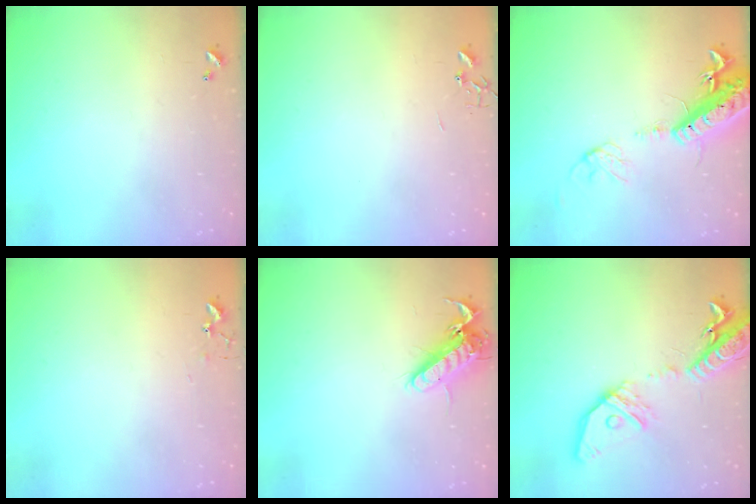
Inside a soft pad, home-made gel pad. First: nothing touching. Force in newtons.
{"total": 0.0}
{"total": 18.0, "press": 17.6, "slide": 4.1}
{"total": 5.6, "press": 5.5, "slide": 0.6}
{"total": 13.8, "press": 13.7, "slide": 2.0}
{"total": 19.6, "press": 19.2, "slide": 4.0}